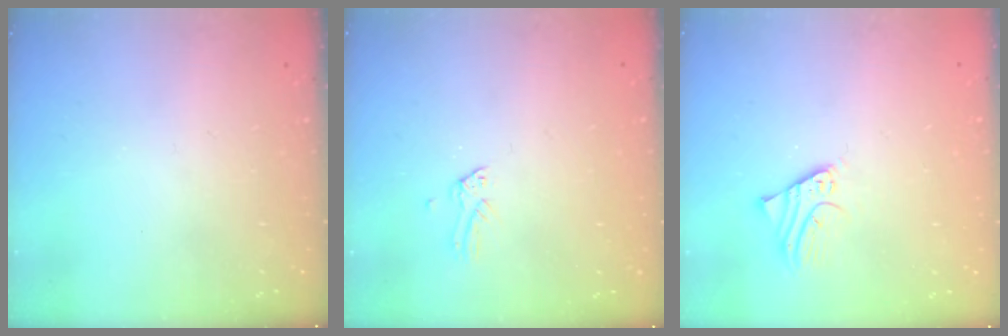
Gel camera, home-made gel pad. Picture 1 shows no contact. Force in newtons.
{"total": 0.0}
{"total": 2.1, "press": 2.1, "slide": 0.1}